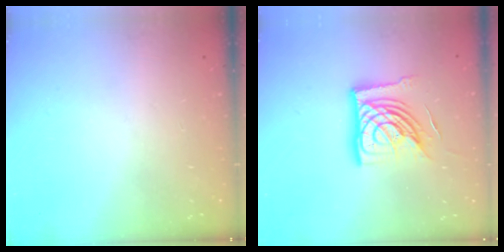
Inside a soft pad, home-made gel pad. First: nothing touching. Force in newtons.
{"total": 15.6, "press": 15.5, "slide": 1.2}